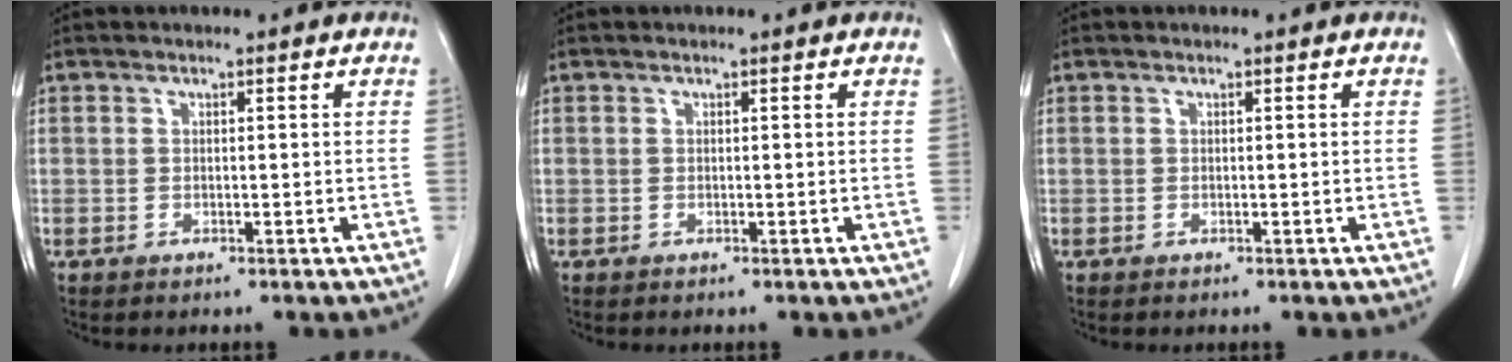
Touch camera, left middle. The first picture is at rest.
{"total": 0.0}
{"total": 0.0}